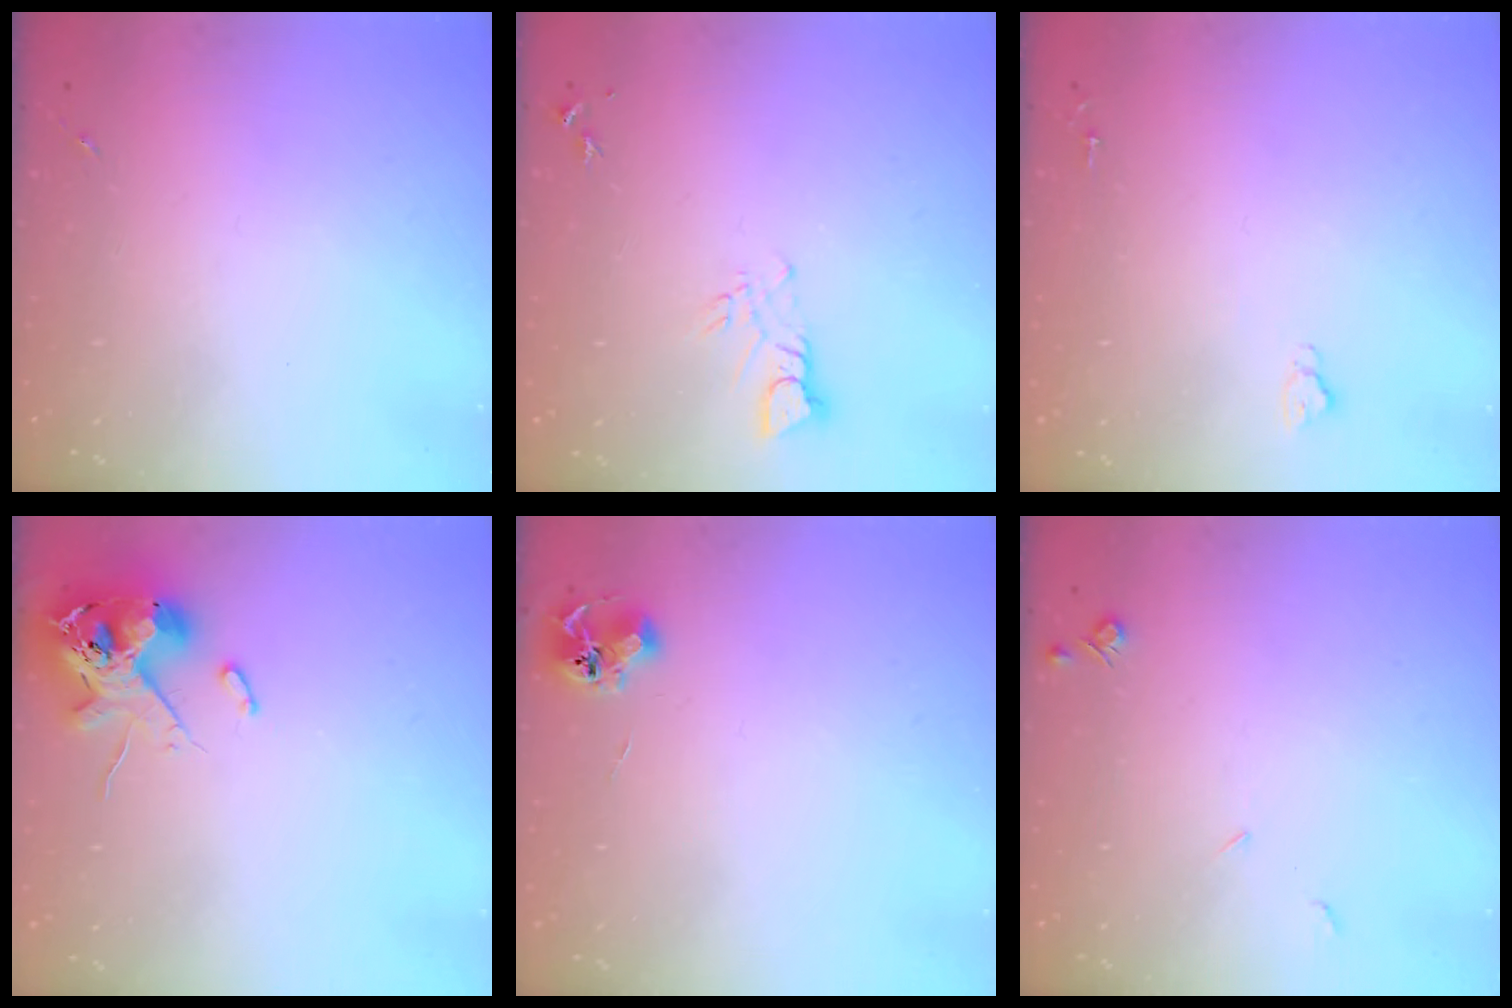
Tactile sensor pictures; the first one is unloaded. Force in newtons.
{"total": 4.0, "press": 4.0, "slide": 0.4}
{"total": 2.6, "press": 2.5, "slide": 0.3}
{"total": 12.5, "press": 12.3, "slide": 2.0}
{"total": 6.8, "press": 6.8, "slide": 0.9}
{"total": 4.2, "press": 4.2, "slide": 0.7}